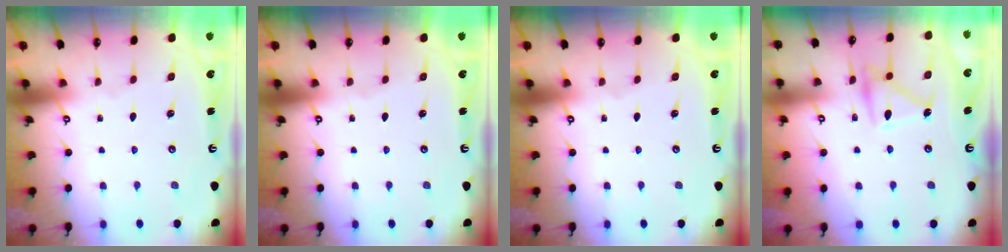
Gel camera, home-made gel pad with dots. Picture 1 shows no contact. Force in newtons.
{"total": 0.0}
{"total": 0.0}
{"total": 14.1, "press": 14.1, "slide": 0.9}